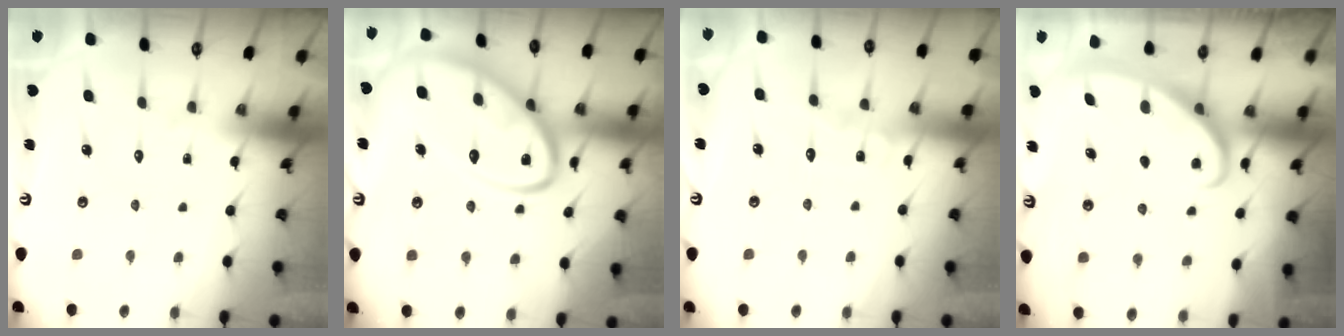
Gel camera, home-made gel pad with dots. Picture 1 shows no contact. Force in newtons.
{"total": 15.3, "press": 15.3, "slide": 1.4}
{"total": 4.2, "press": 4.2, "slide": 0.4}
{"total": 3.0, "press": 3.0, "slide": 0.4}